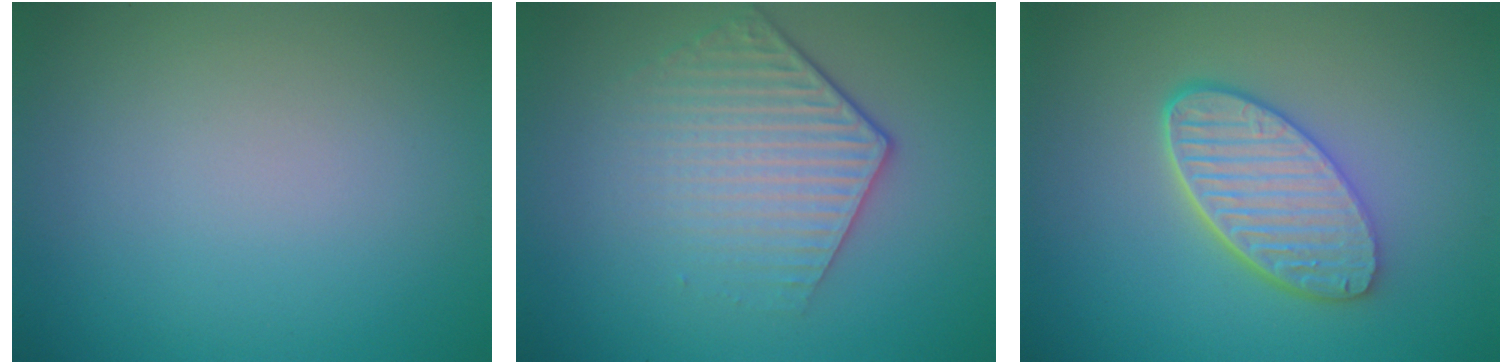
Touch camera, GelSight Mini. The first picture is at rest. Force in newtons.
{"total": 4.3, "press": 3.1, "slide": 2.9}
{"total": 5.4, "press": 4.2, "slide": 3.4}